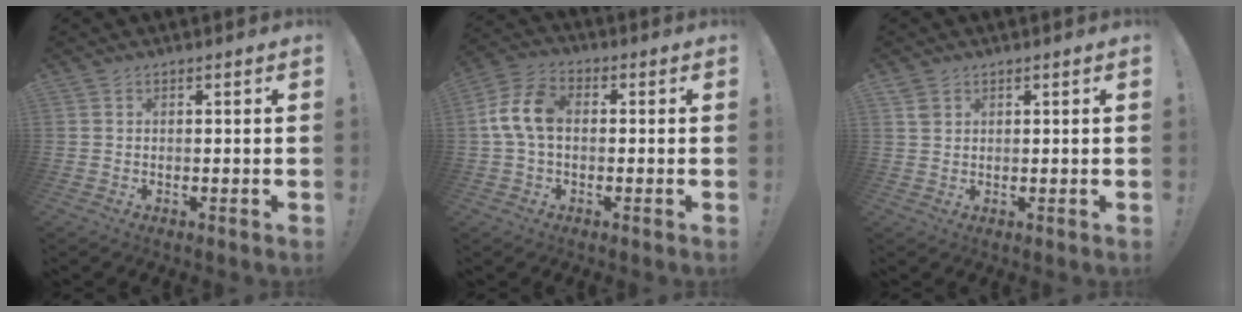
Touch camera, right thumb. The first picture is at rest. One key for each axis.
{"total": 10.2, "fx": 0.3, "fy": 6.5, "fz": 7.9, "tx": -0.148, "ty": 0.013, "tz": 0.012}
{"total": 2.3, "fx": 1.5, "fy": 1.6, "fz": 0.9, "tx": -0.010, "ty": -0.005, "tz": 0.028}